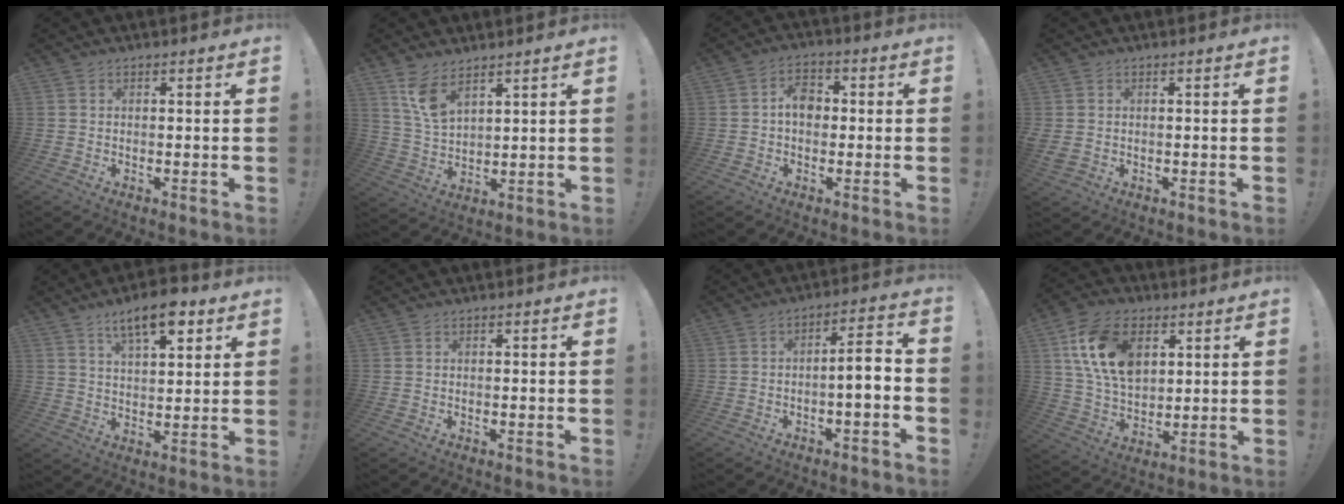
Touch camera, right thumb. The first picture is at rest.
{"total": 8.3, "force": [6.0, 3.3, 4.7], "torque": [-0.088, -0.031, 0.113]}
{"total": 6.4, "force": [0.2, 4.6, 4.4], "torque": [-0.069, 0.009, 0.004]}
{"total": 2.2, "force": [0.5, 1.7, 1.3], "torque": [-0.020, 0.000, 0.010]}
{"total": 11.2, "force": [6.5, 4.3, 8.0], "torque": [-0.121, -0.024, 0.110]}
{"total": 0.0}
{"total": 6.1, "force": [-1.9, 0.7, 5.7], "torque": [-0.083, -0.001, -0.038]}
{"total": 17.3, "force": [6.4, 11.4, 11.3], "torque": [-0.208, -0.018, 0.122]}